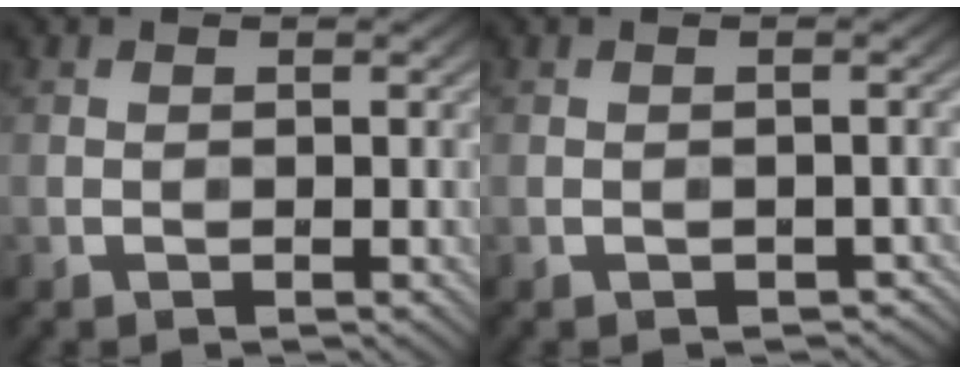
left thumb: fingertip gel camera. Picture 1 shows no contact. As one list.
[{"total": 1.9, "force": [-1.1, 1.1, 1.1], "torque": [-0.018, -0.006, -0.010]}]